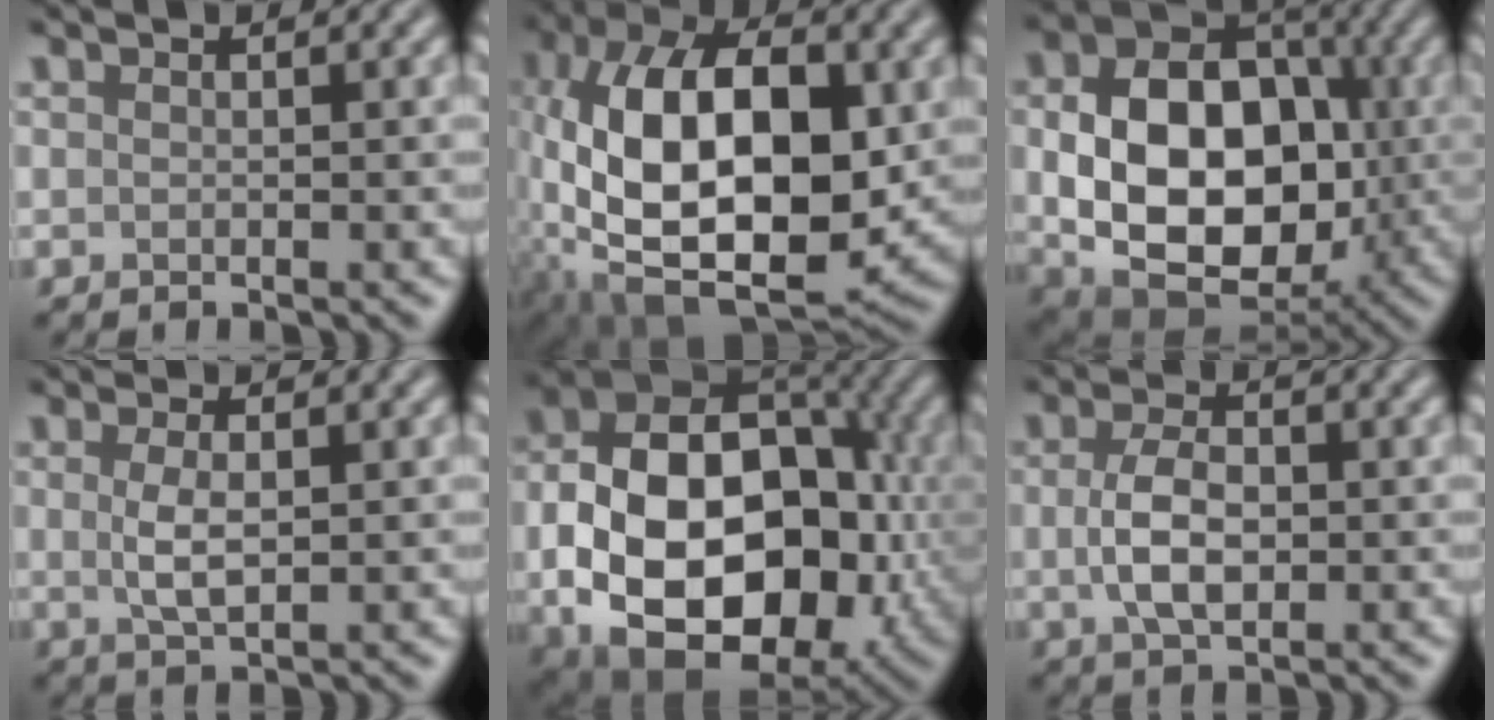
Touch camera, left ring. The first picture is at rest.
{"total": 15.3, "force": [-0.5, 8.2, 12.9], "torque": [-0.233, 0.009, -0.015]}
{"total": 13.5, "force": [-0.7, 9.7, 9.4], "torque": [-0.163, -0.017, -0.010]}
{"total": 2.3, "force": [0.3, 0.8, 2.2], "torque": [-0.051, 0.000, 0.005]}
{"total": 18.1, "force": [-3.0, 12.4, 12.9], "torque": [-0.212, -0.027, -0.041]}
{"total": 4.0, "force": [-0.1, 2.2, 3.3], "torque": [-0.073, 0.001, -0.001]}